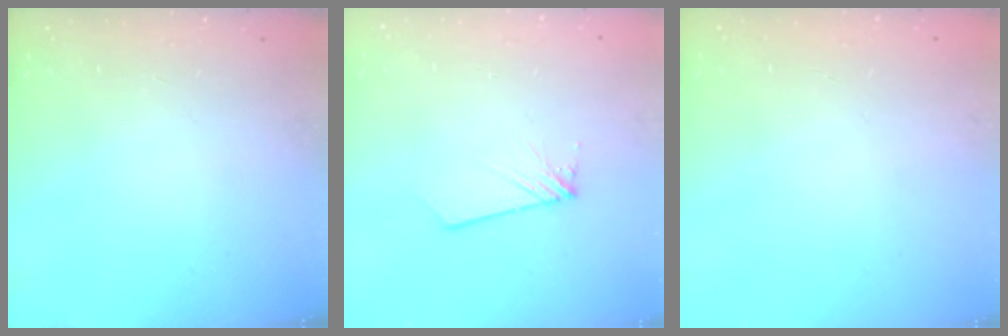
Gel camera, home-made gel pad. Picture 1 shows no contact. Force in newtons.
{"total": 1.7, "press": 1.7, "slide": 0.1}
{"total": 0.0}